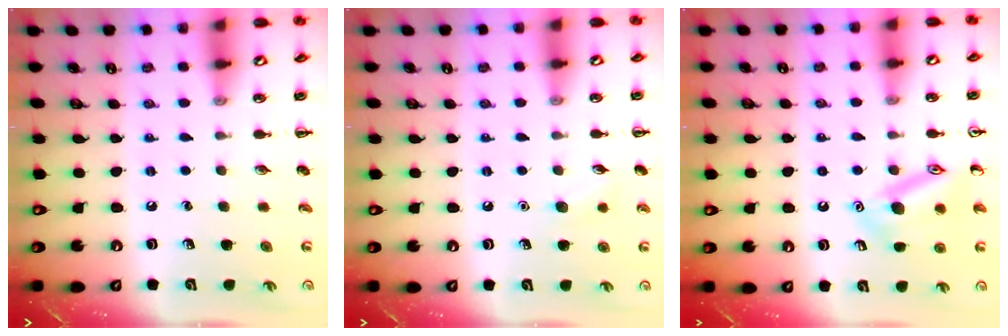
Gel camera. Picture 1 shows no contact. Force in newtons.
{"total": 5.6, "press": 5.5, "slide": 1.2}
{"total": 14.0, "press": 13.9, "slide": 1.1}